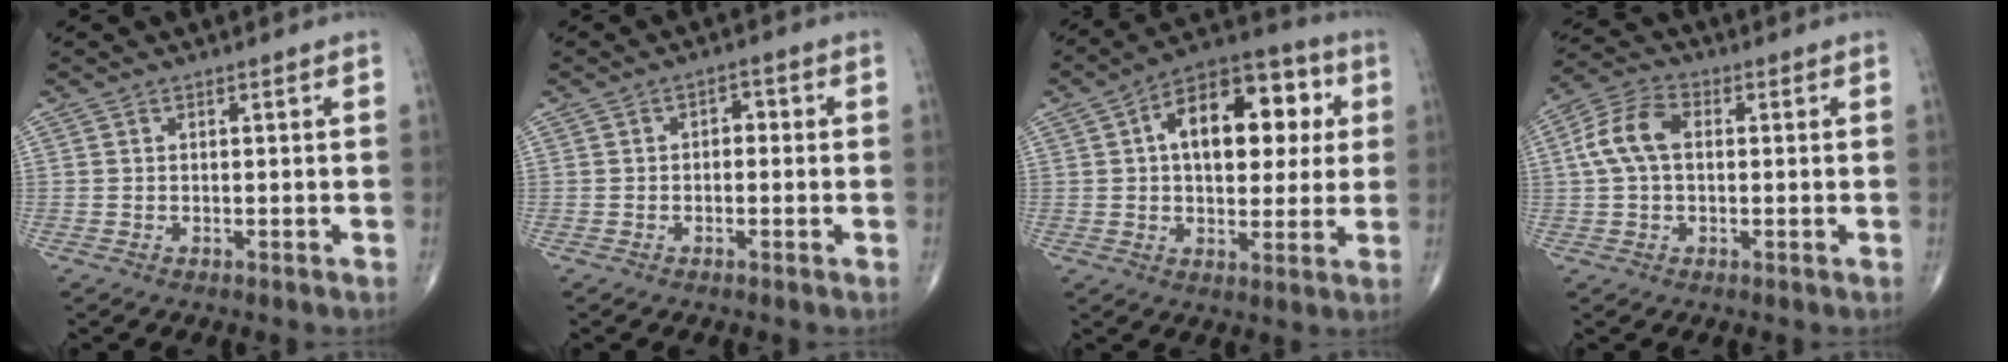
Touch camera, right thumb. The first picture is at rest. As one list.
[{"total": 2.3, "force": [0.0, 1.6, 1.7], "torque": [-0.010, 0.010, -0.008]}, {"total": 18.5, "force": [3.9, 10.6, 14.7], "torque": [-0.174, 0.021, 0.050]}, {"total": 8.3, "force": [1.0, 5.2, 6.4], "torque": [-0.138, 0.027, 0.015]}]